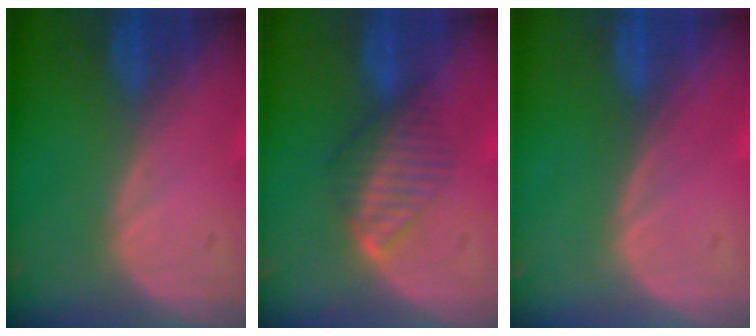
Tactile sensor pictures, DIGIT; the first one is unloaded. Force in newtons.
{"total": 4.1, "press": 4.1, "slide": 0.8}
{"total": 0.0}